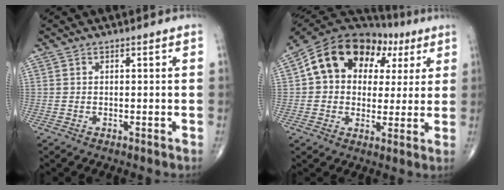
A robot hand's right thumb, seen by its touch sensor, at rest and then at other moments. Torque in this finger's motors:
{"motor_torque": [2.03, 2.34, 1.24, 0.21, 0.13]}